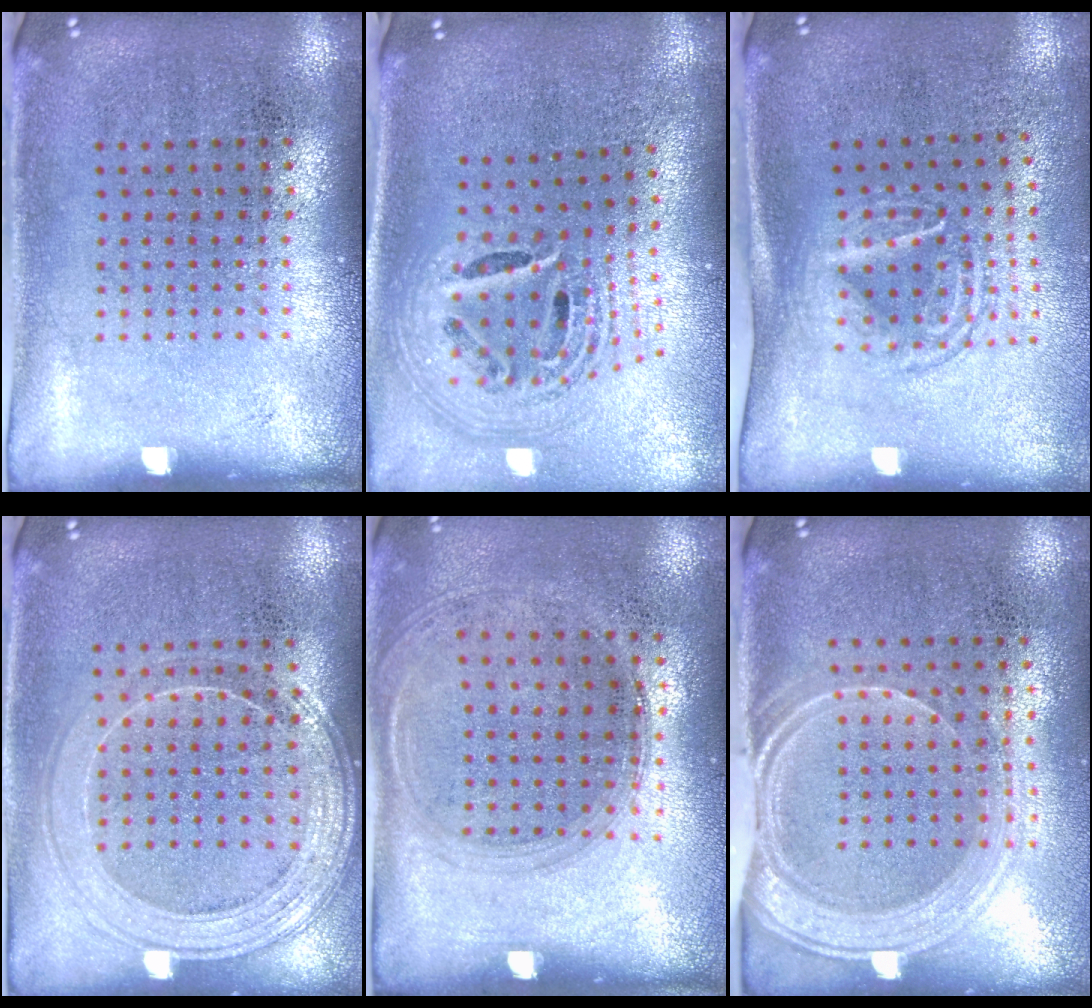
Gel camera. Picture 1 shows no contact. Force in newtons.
{"total": 2.7, "press": 1.8, "slide": 1.9}
{"total": 1.6, "press": 1.2, "slide": 1.1}
{"total": 1.6, "press": 1.5, "slide": 0.4}
{"total": 1.4, "press": 1.2, "slide": 0.6}
{"total": 1.8, "press": 1.5, "slide": 0.9}